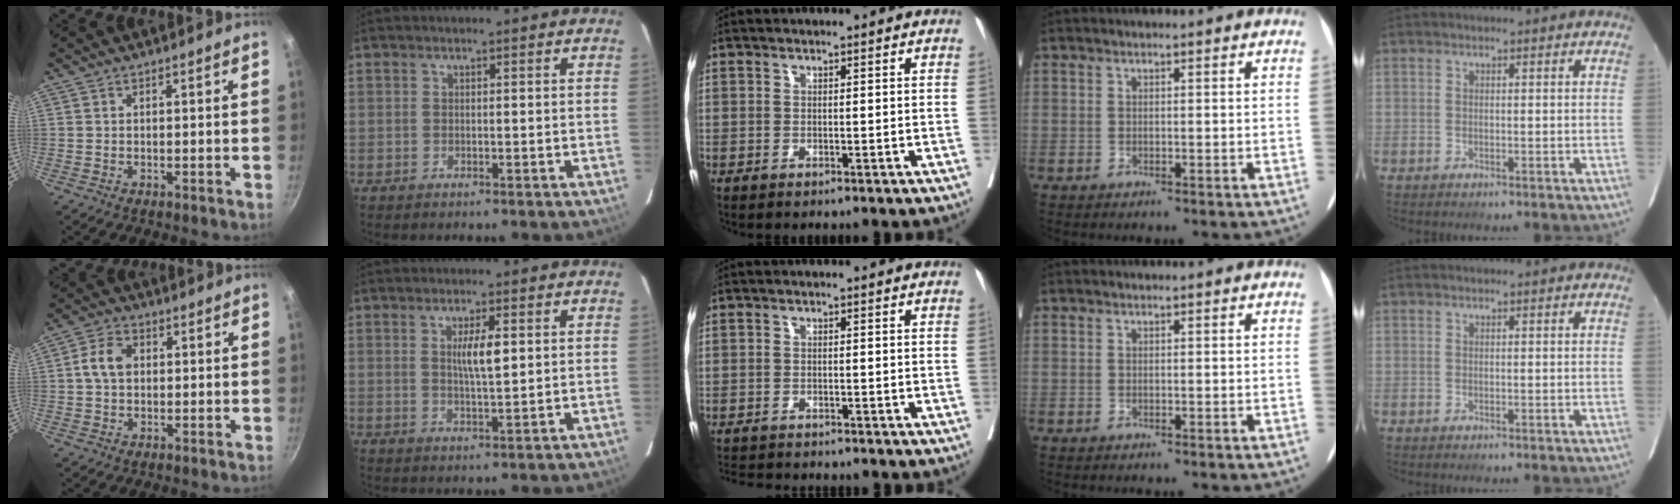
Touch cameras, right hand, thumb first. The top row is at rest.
{"thumb": {"total": 5.7, "force": [0.7, 4.1, 3.9], "torque": [-0.071, 0.013, 0.009]}, "index": {"total": 4.5, "force": [1.1, 0.6, 4.3], "torque": [-0.075, -0.002, 0.019]}, "middle": {"total": 4.5, "force": [-4.4, 0.3, 0.8], "torque": [-0.005, -0.013, -0.071]}}